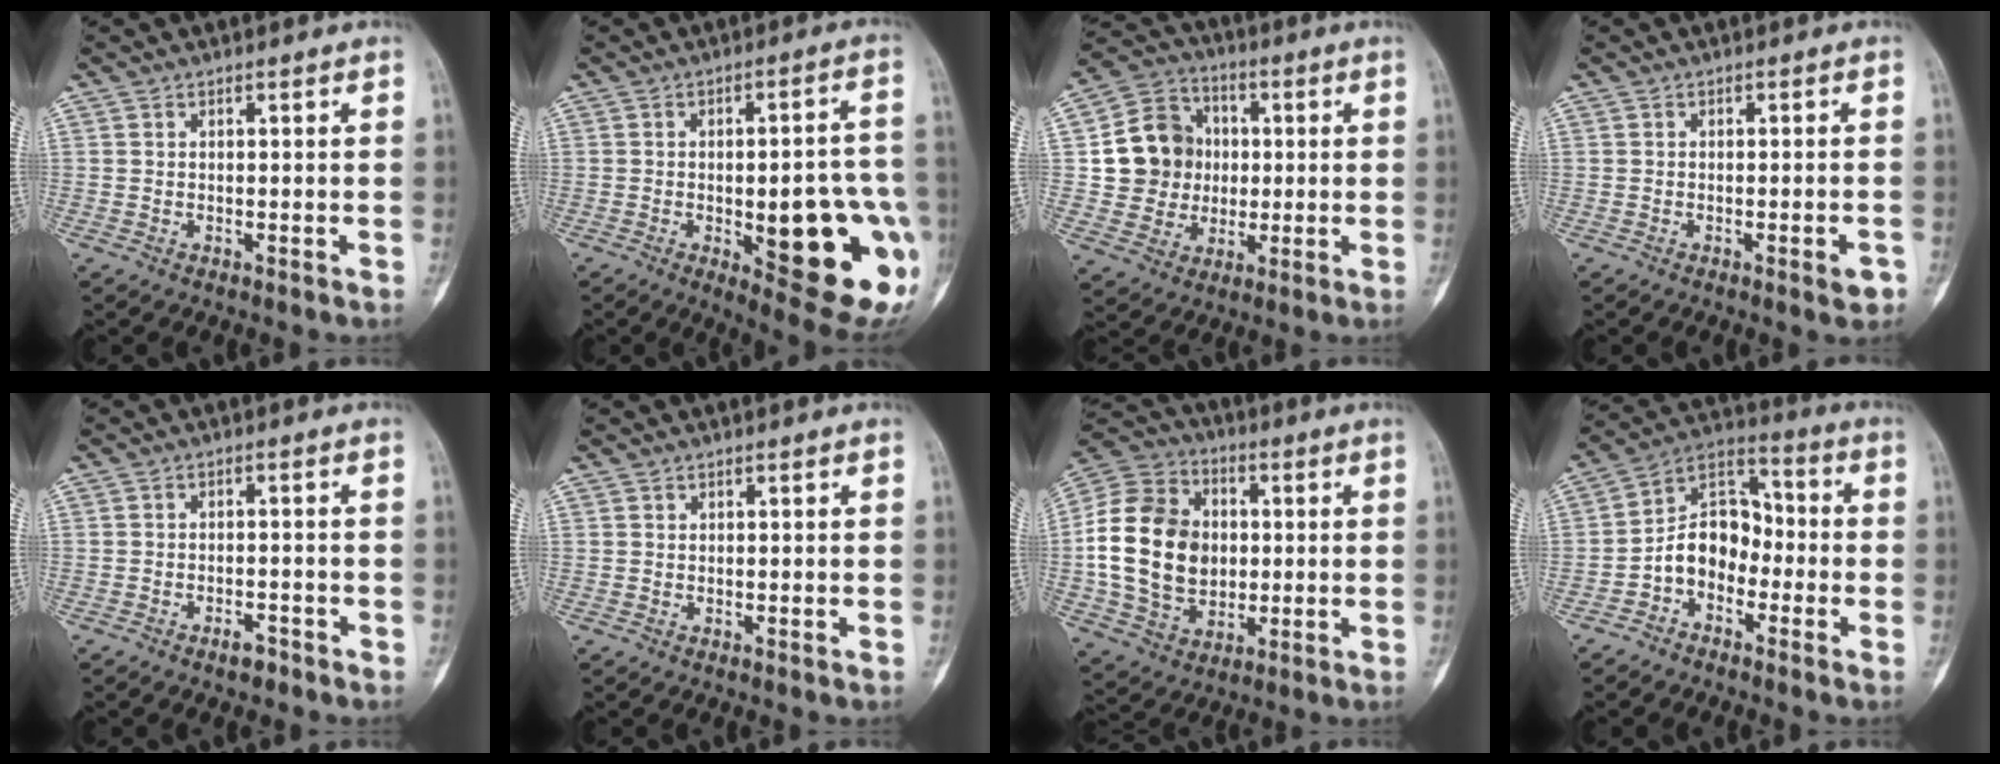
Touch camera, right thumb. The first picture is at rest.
{"total": 22.1, "force": [-5.3, 7.4, 20.1], "torque": [-0.195, 0.010, -0.042]}
{"total": 13.9, "force": [1.1, 12.7, 5.5], "torque": [-0.058, 0.017, 0.024]}
{"total": 2.7, "force": [-1.3, 0.9, 2.1], "torque": [-0.020, 0.008, -0.015]}
{"total": 2.4, "force": [-1.8, 1.2, 1.0], "torque": [-0.009, 0.011, -0.028]}
{"total": 0.0}
{"total": 20.3, "force": [0.1, 15.7, 12.9], "torque": [-0.220, 0.017, 0.008]}
{"total": 10.6, "force": [-3.3, 7.9, 6.2], "torque": [-0.077, 0.055, -0.075]}